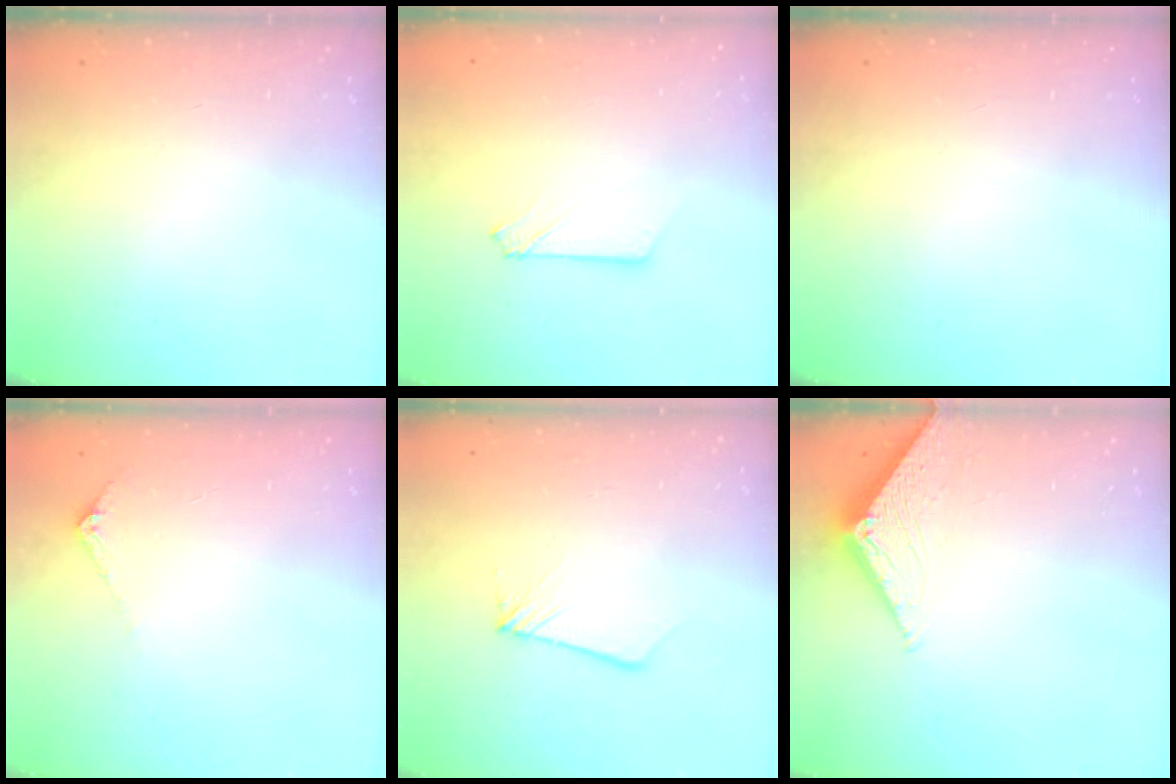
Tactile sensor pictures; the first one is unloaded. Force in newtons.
{"total": 2.6, "press": 2.6, "slide": 0.3}
{"total": 0.0}
{"total": 5.8, "press": 5.8, "slide": 0.8}
{"total": 1.7, "press": 1.7, "slide": 0.1}
{"total": 4.0, "press": 4.0, "slide": 0.5}